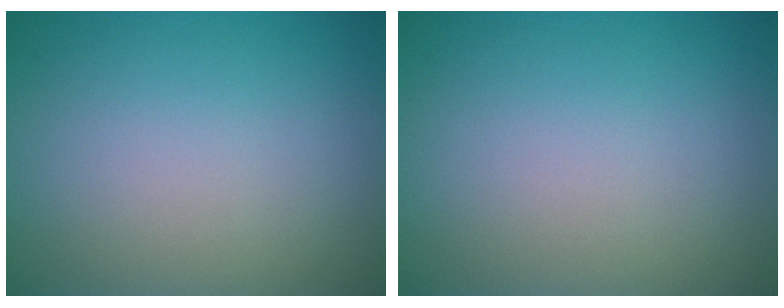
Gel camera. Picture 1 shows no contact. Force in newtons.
{"total": 0.0}